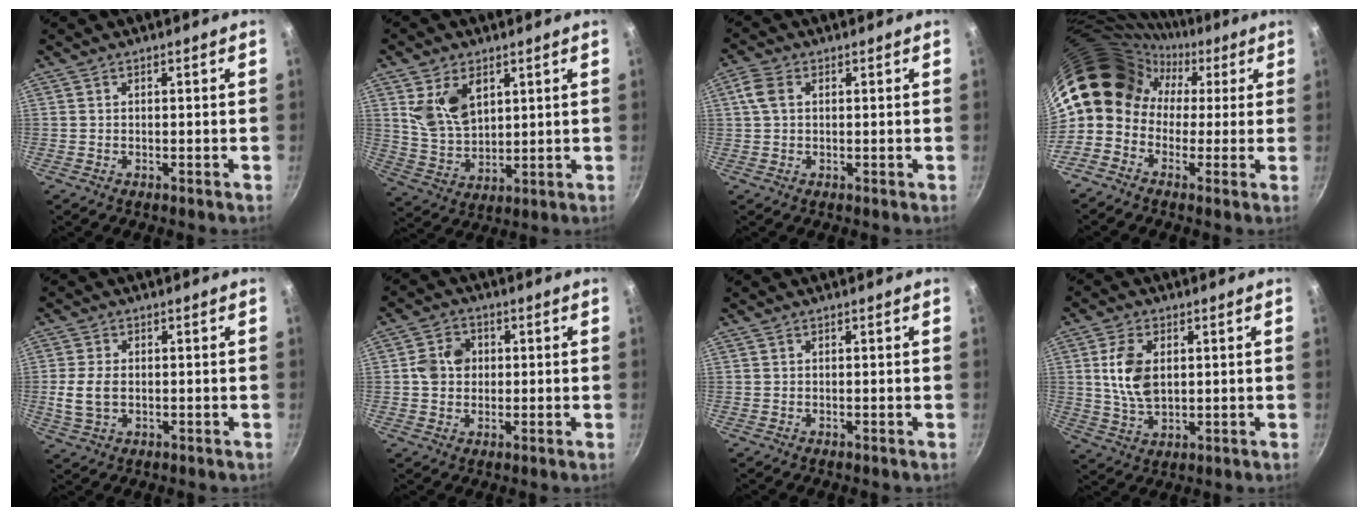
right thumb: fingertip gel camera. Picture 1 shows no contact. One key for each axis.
{"total": 10.4, "fx": 4.0, "fy": 6.7, "fz": 6.8, "tx": -0.110, "ty": -0.027, "tz": 0.086}
{"total": 3.9, "fx": 1.0, "fy": 2.7, "fz": 2.7, "tx": -0.054, "ty": 0.007, "tz": 0.014}
{"total": 16.0, "fx": 0.3, "fy": 13.8, "fz": 8.0, "tx": -0.117, "ty": 0.052, "tz": -0.018}
{"total": 5.7, "fx": -0.2, "fy": 3.9, "fz": 4.1, "tx": -0.084, "ty": -0.001, "tz": -0.002}
{"total": 6.1, "fx": 0.5, "fy": 5.1, "fz": 3.1, "tx": -0.033, "ty": 0.008, "tz": -0.001}
{"total": 0.0}
{"total": 9.0, "fx": 1.7, "fy": 5.3, "fz": 7.0, "tx": -0.128, "ty": -0.009, "tz": 0.035}